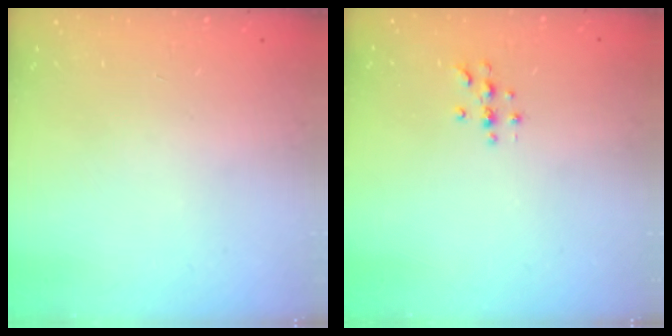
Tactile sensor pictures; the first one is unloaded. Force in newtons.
{"total": 3.7, "press": 3.7, "slide": 0.4}